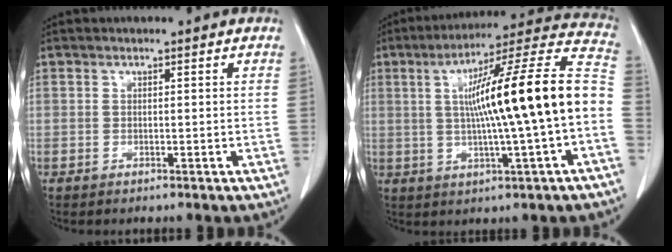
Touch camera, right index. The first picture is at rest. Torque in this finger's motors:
{"motor_torque": [1.48, -0.66, 0.56, 0.21]}